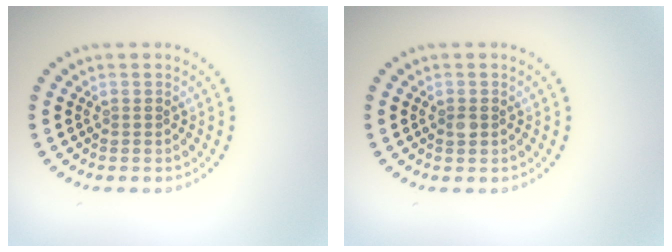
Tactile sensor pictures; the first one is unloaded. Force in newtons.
{"total": 0.9, "press": 0.9, "slide": 0.0}